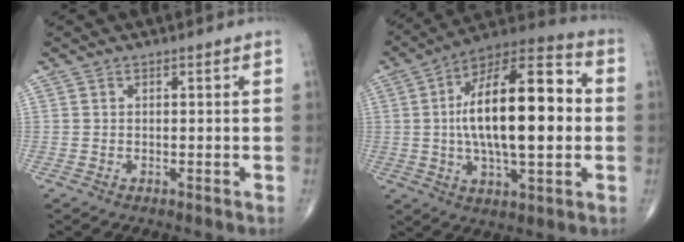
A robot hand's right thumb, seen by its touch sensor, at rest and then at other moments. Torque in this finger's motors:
{"motor_torque": [1.52, 3.49, 2.36, 0.31, 0.35]}